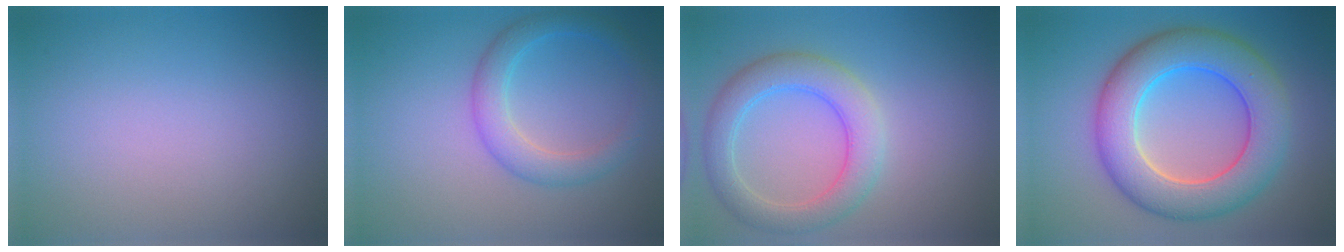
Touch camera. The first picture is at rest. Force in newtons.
{"total": 3.3, "press": 3.3, "slide": 0.2}
{"total": 4.7, "press": 4.7, "slide": 0.2}
{"total": 9.0, "press": 9.0, "slide": 0.5}